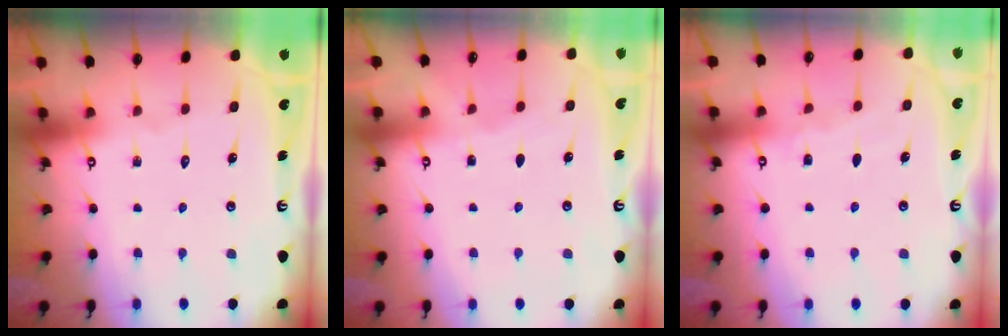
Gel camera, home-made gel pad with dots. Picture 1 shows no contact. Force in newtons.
{"total": 1.5, "press": 1.5, "slide": 0.3}
{"total": 3.3, "press": 3.2, "slide": 0.5}